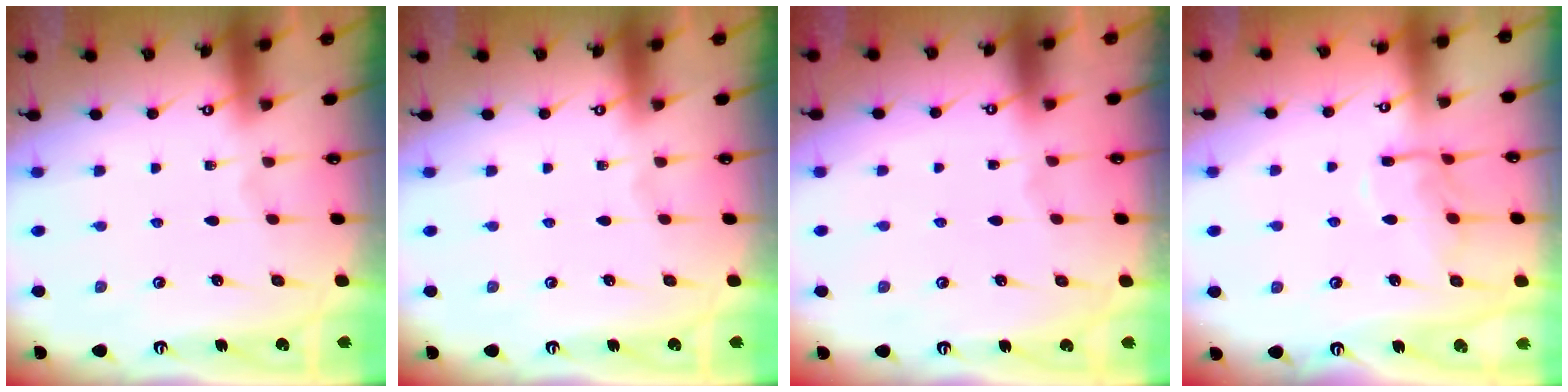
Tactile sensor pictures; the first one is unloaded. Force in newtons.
{"total": 0.0}
{"total": 1.2, "press": 1.2, "slide": 0.1}
{"total": 9.9, "press": 9.8, "slide": 0.7}